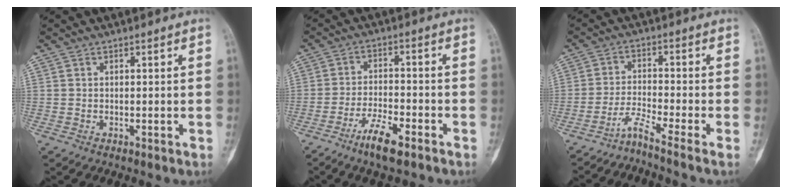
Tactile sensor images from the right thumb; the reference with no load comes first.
{"total": 7.2, "force": [-4.8, 1.7, 5.0], "torque": [-0.099, 0.021, -0.087]}
{"total": 4.9, "force": [-3.9, -2.0, 2.1], "torque": [-0.065, 0.014, -0.084]}